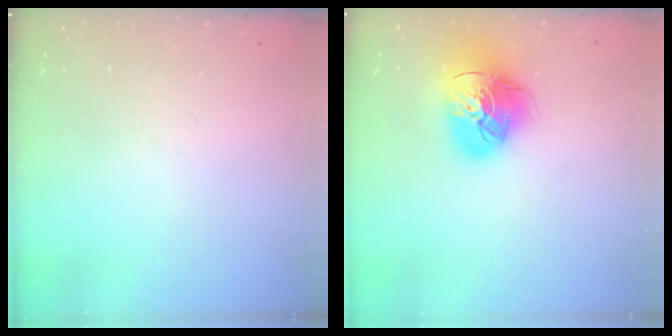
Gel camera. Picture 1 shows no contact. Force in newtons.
{"total": 15.6, "press": 15.5, "slide": 1.6}